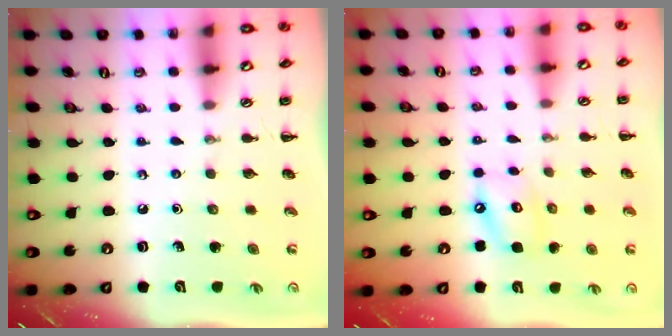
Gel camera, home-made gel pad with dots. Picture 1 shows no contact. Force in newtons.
{"total": 8.7, "press": 8.6, "slide": 1.3}